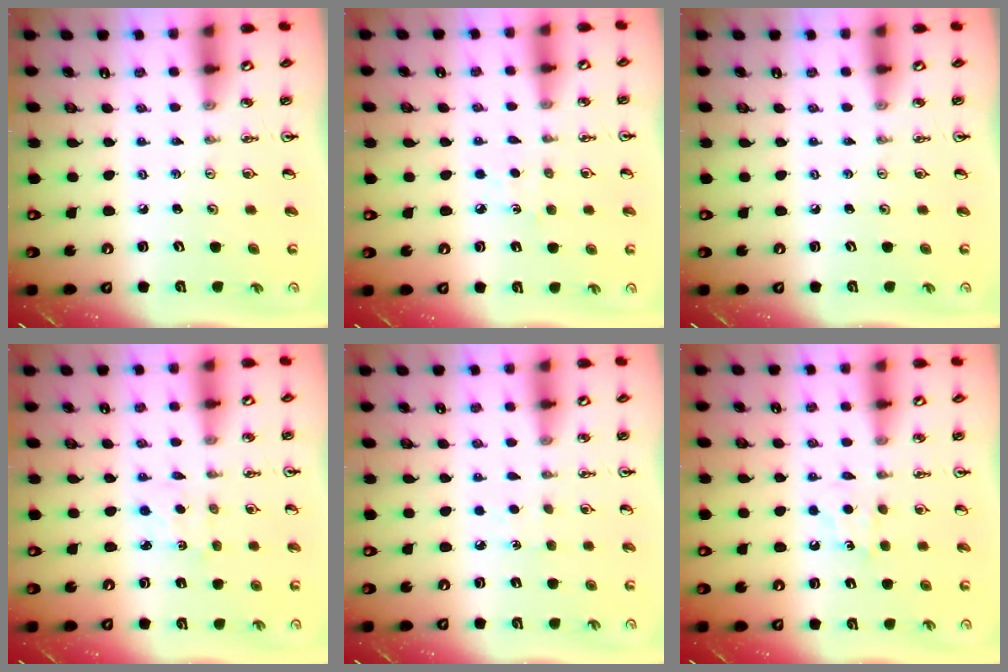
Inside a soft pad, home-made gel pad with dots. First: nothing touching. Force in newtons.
{"total": 4.1, "press": 4.1, "slide": 0.4}
{"total": 0.0}
{"total": 1.5, "press": 1.4, "slide": 0.4}
{"total": 2.9, "press": 2.8, "slide": 0.4}
{"total": 6.4, "press": 6.4, "slide": 0.8}